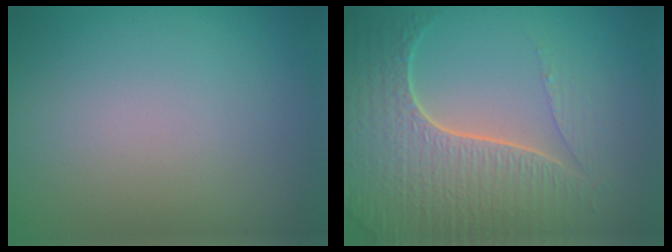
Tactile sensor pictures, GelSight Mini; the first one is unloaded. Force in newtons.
{"total": 7.5, "press": 5.5, "slide": 5.2}